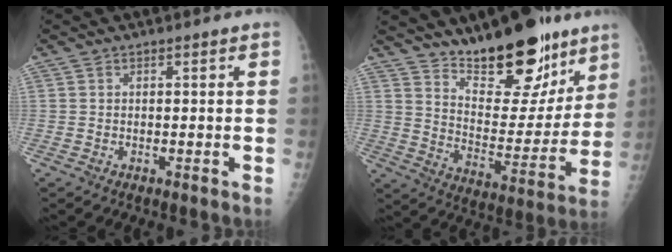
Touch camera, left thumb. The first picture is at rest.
{"total": 20.3, "force": [14.4, 8.1, 11.8], "torque": [-0.125, -0.099, 0.230]}